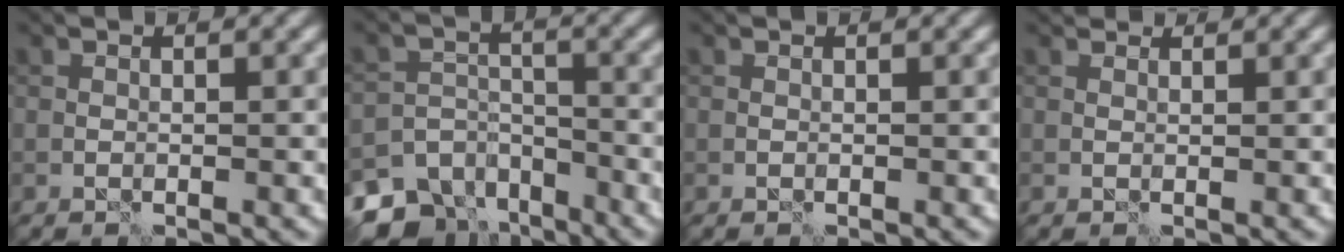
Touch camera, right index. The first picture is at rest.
{"total": 9.6, "force": [-7.6, 5.5, 2.3], "torque": [-0.027, -0.009, -0.118]}
{"total": 0.0}
{"total": 1.7, "force": [1.3, 0.7, 0.8], "torque": [-0.019, 0.000, 0.014]}